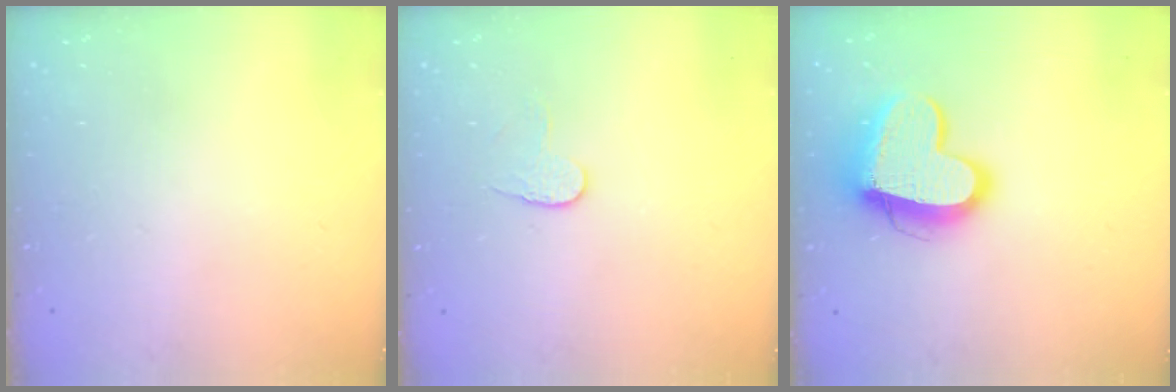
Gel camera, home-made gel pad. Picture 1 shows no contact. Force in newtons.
{"total": 3.7, "press": 3.7, "slide": 0.3}
{"total": 15.0, "press": 14.9, "slide": 1.6}